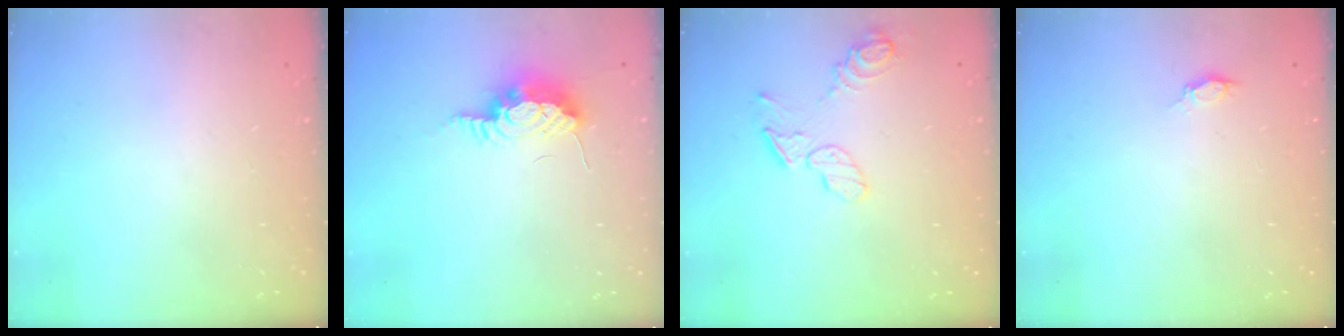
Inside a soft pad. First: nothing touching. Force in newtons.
{"total": 8.5, "press": 8.4, "slide": 1.6}
{"total": 14.0, "press": 10.1, "slide": 9.7}
{"total": 3.0, "press": 2.8, "slide": 1.2}